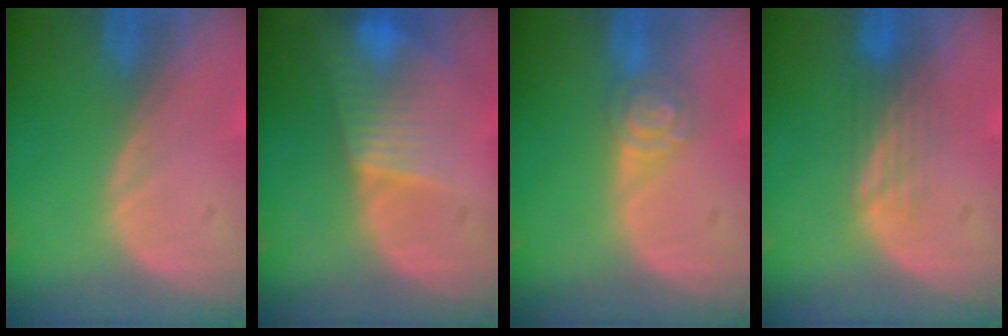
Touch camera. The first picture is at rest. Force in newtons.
{"total": 8.0, "press": 6.9, "slide": 4.1}
{"total": 4.1, "press": 4.0, "slide": 0.9}
{"total": 3.9, "press": 3.2, "slide": 2.3}